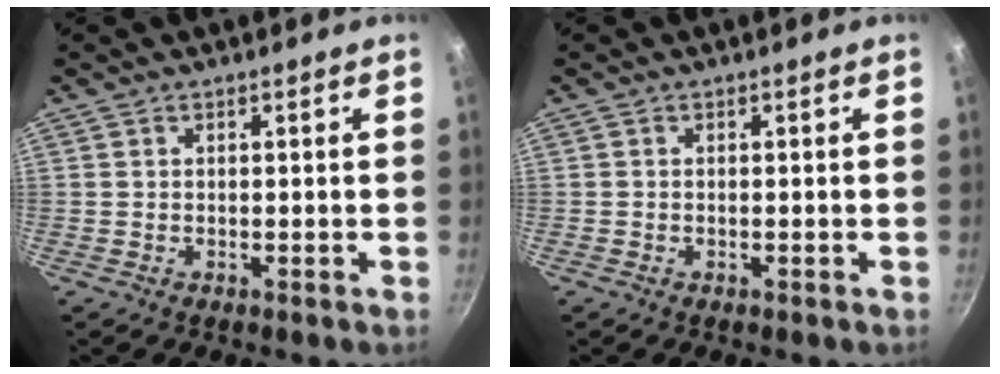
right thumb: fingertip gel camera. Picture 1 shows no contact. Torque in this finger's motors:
{"motor_torque": [-0.38, -0.42, 0.06, 0.21, -0.01]}